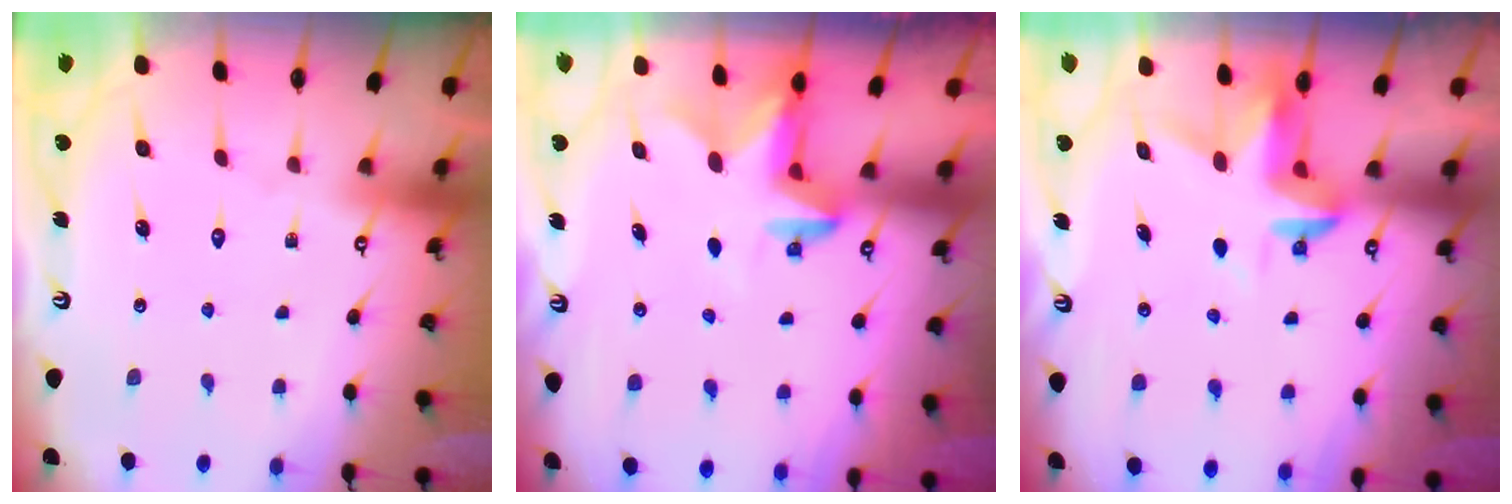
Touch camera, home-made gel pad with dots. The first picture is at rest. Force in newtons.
{"total": 2.8, "press": 2.8, "slide": 0.5}
{"total": 3.3, "press": 3.2, "slide": 0.5}